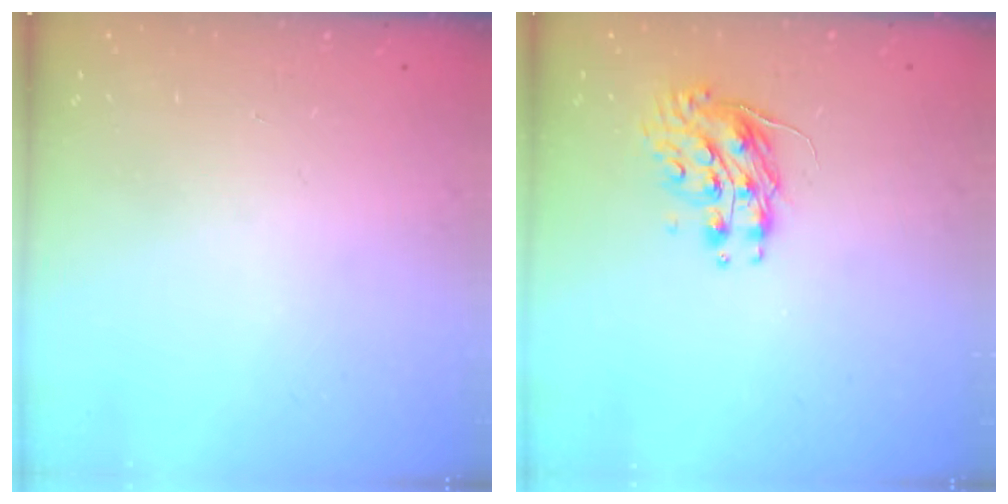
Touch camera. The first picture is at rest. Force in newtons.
{"total": 9.0, "press": 9.0, "slide": 0.6}